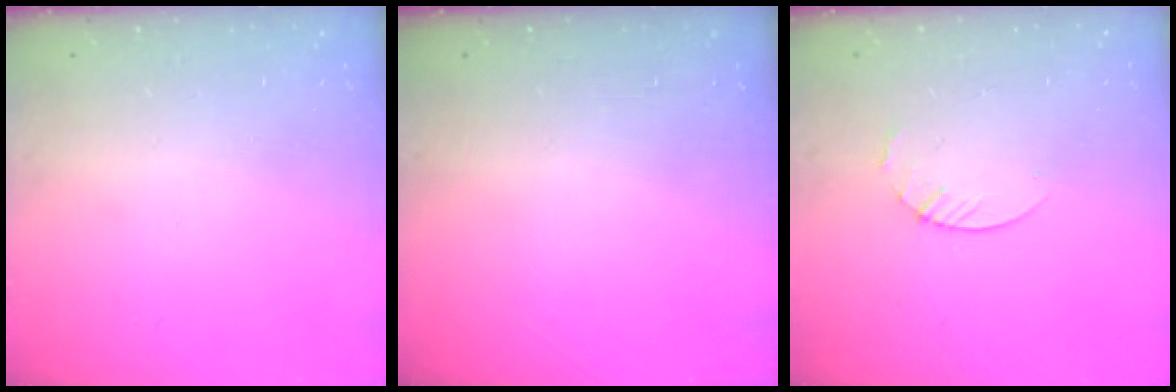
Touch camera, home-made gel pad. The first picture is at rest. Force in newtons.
{"total": 0.0}
{"total": 3.0, "press": 2.9, "slide": 0.3}